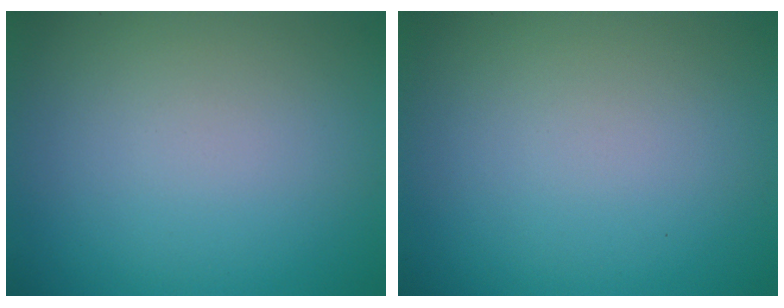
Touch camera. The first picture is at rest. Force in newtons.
{"total": 0.0}